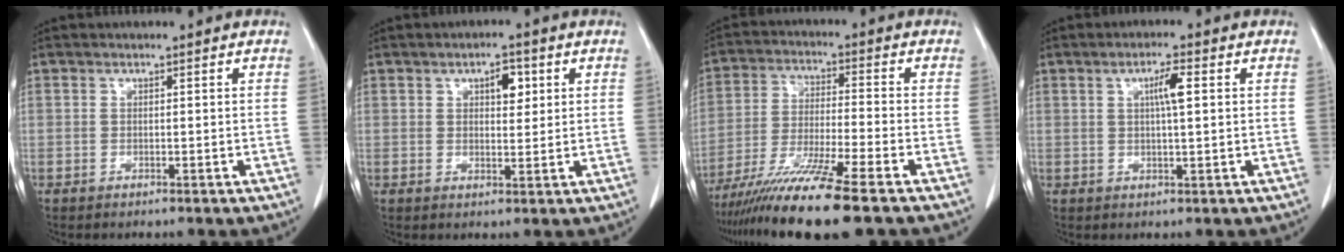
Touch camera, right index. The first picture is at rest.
{"total": 3.7, "force": [1.4, 1.7, 2.9], "torque": [-0.043, 0.004, 0.020]}
{"total": 12.8, "force": [-9.7, -1.3, 8.3], "torque": [-0.150, -0.036, -0.169]}
{"total": 3.6, "force": [0.9, 0.3, 3.5], "torque": [-0.062, 0.003, 0.014]}